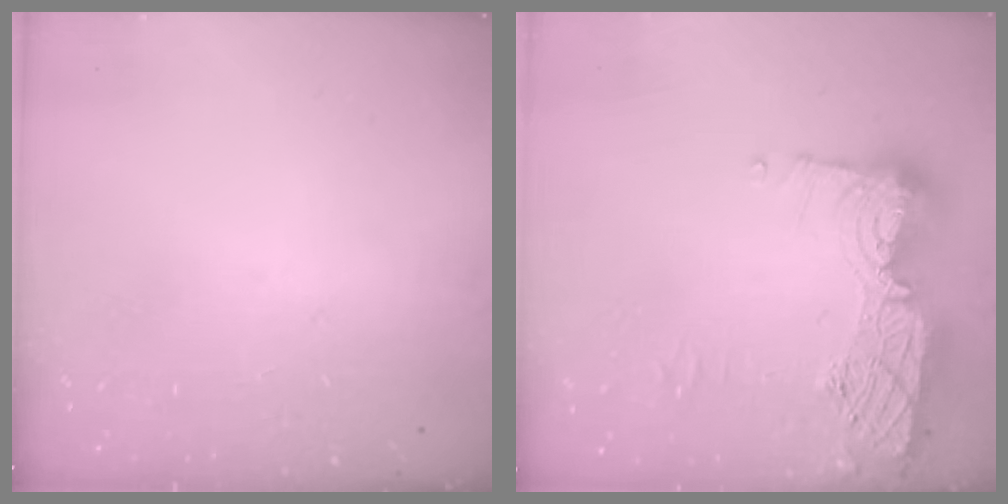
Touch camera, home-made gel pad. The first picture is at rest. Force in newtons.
{"total": 16.5, "press": 16.4, "slide": 1.2}